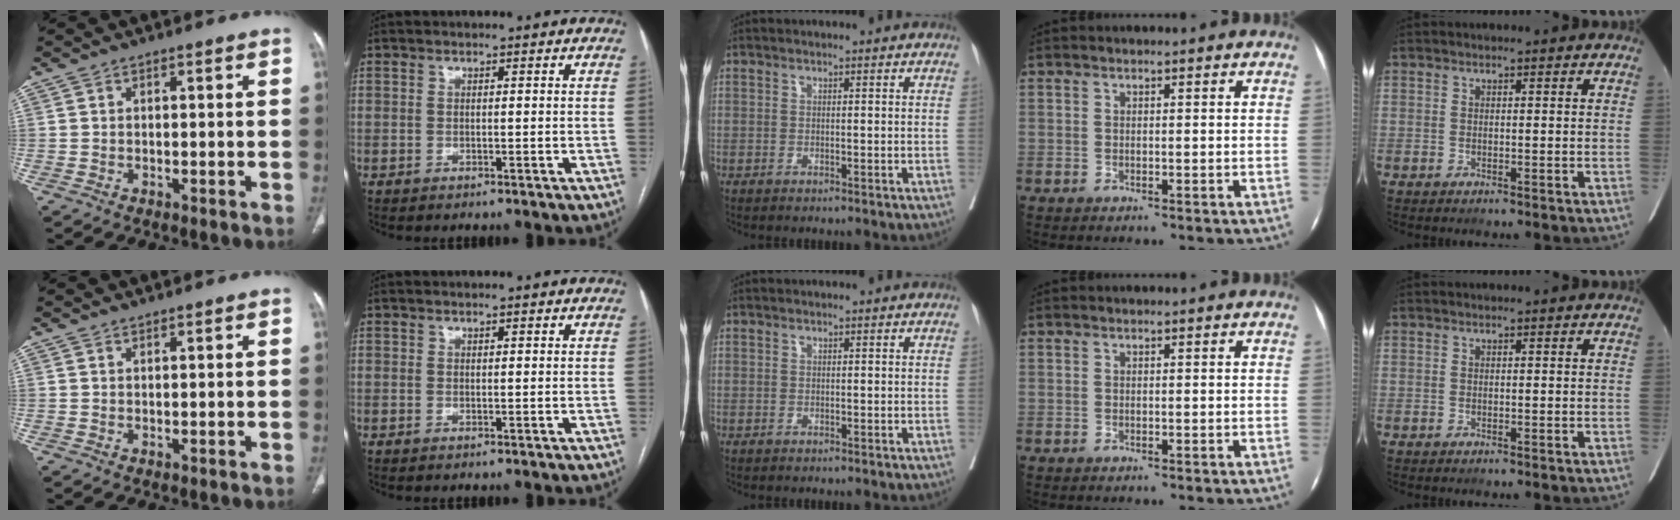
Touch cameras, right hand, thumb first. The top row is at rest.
{"thumb": {"total": 0.6, "force": [0.6, 0.1, 0.1], "torque": [-0.001, -0.005, 0.011]}, "index": {"total": 0.5, "force": [0.3, 0.1, 0.4], "torque": [-0.010, 0.001, 0.005]}}